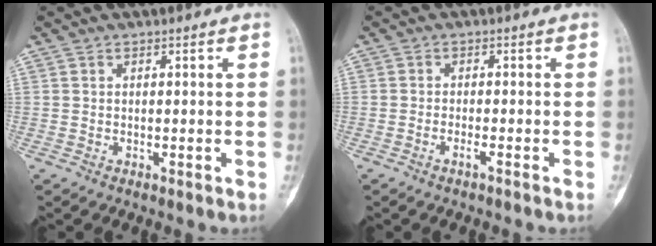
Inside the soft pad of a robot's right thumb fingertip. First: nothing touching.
{"total": 1.4, "force": [-1.0, 0.1, 1.0], "torque": [-0.020, 0.006, -0.019]}